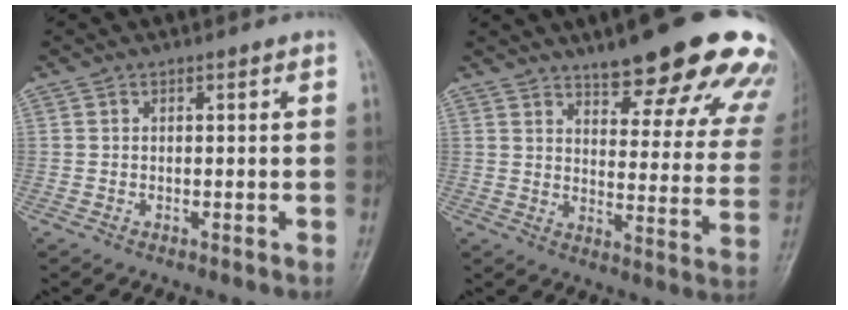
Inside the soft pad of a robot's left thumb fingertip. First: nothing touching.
{"total": 23.3, "force": [17.1, 6.5, 14.4], "torque": [-0.137, -0.080, 0.209]}